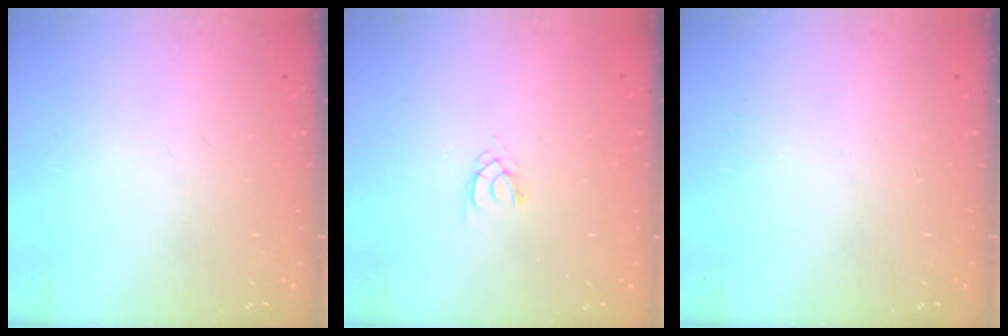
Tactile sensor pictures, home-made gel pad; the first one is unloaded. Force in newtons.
{"total": 1.3, "press": 1.2, "slide": 0.3}
{"total": 0.0}